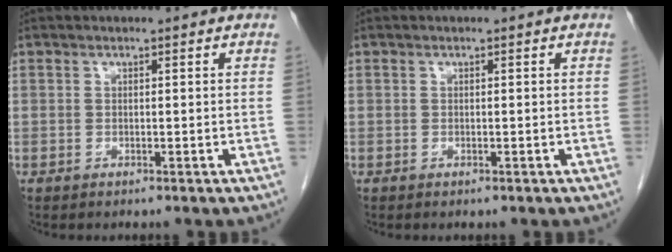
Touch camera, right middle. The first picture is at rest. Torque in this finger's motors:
{"motor_torque": [0.39, 0.00, 0.03, 0.01]}